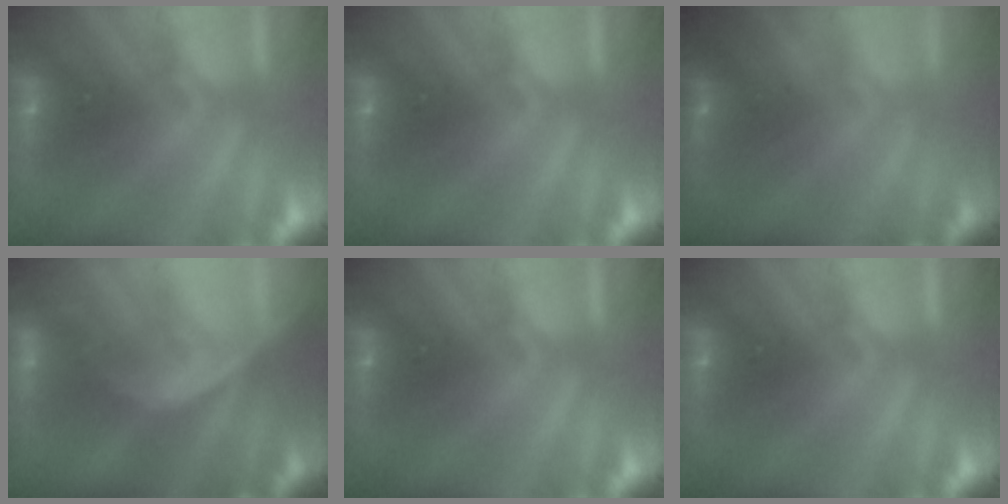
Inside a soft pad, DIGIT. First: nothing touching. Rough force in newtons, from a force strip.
{"total": 0.0}
{"total": 1.1}
{"total": 1.1}
{"total": 0.0}
{"total": 0.0}